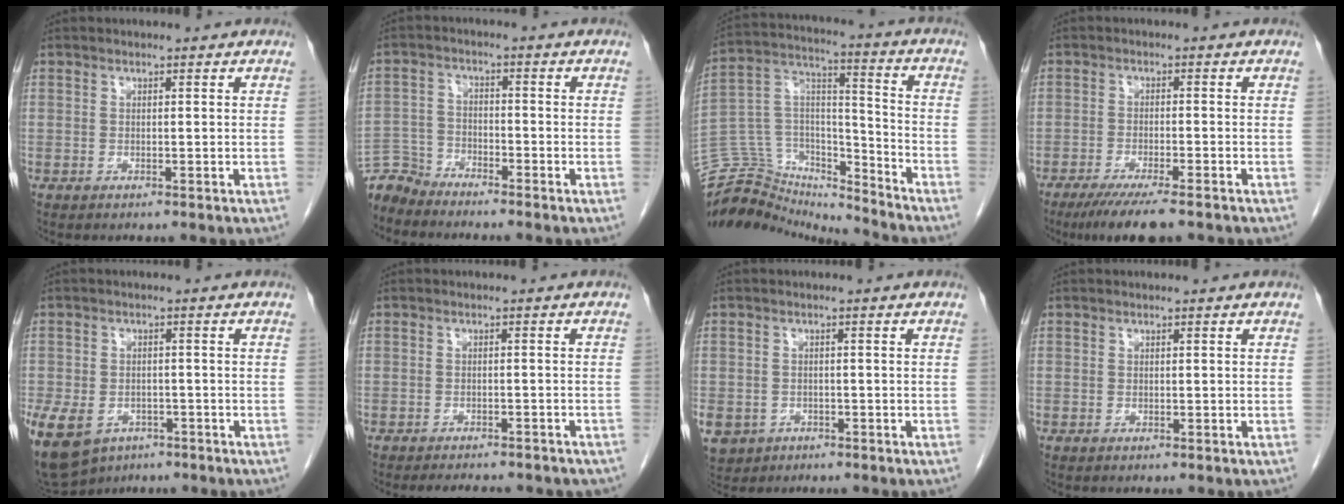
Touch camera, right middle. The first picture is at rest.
{"total": 4.9, "force": [-4.9, 0.4, -0.6], "torque": [0.010, -0.005, -0.095]}
{"total": 19.6, "force": [-19.0, 4.3, 2.7], "torque": [-0.060, 0.067, -0.311]}
{"total": 8.0, "force": [-5.9, 0.7, 5.3], "torque": [-0.080, -0.017, -0.092]}
{"total": 17.0, "force": [-8.5, 12.5, 7.8], "torque": [-0.242, -0.017, -0.121]}
{"total": 9.4, "force": [-8.3, 2.7, 3.6], "torque": [-0.044, 0.000, -0.090]}
{"total": 8.1, "force": [-3.6, 6.8, 2.6], "torque": [-0.076, -0.002, -0.051]}
{"total": 0.0}